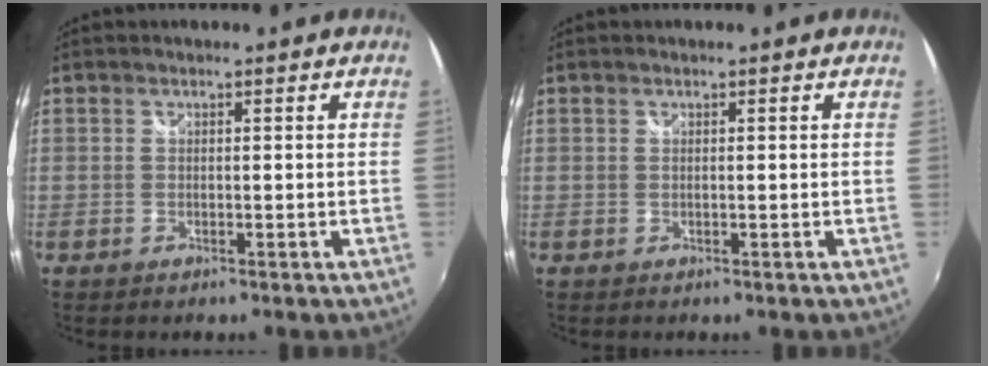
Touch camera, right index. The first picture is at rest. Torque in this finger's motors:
{"motor_torque": [-0.02, -0.02, 0.00, 0.00]}